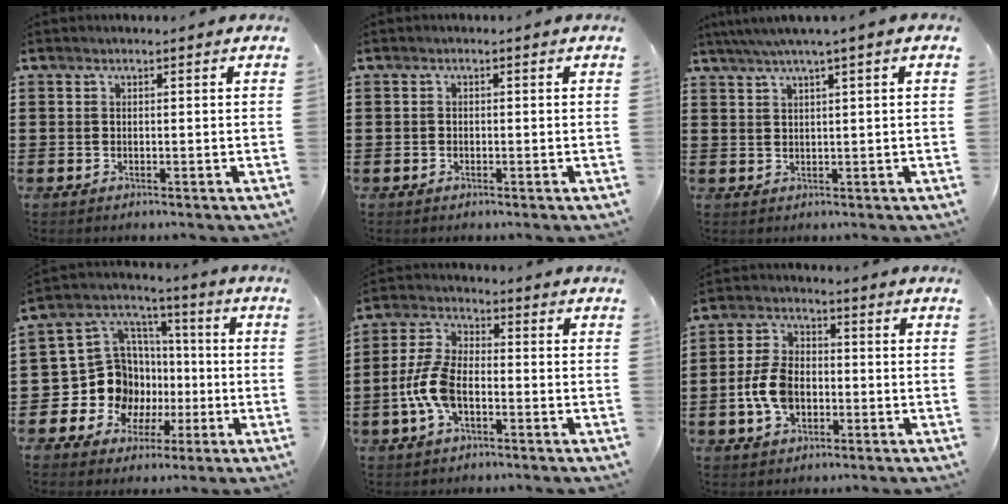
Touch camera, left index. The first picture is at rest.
{"total": 0.6, "force": [-0.5, 0.4, 0.0], "torque": [-0.002, 0.001, -0.010]}
{"total": 2.5, "force": [1.4, -0.2, 2.0], "torque": [-0.040, 0.003, 0.025]}
{"total": 11.9, "force": [-2.1, 11.0, 3.8], "torque": [-0.119, -0.002, -0.028]}
{"total": 7.6, "force": [-2.4, 4.0, 6.1], "torque": [-0.157, -0.003, -0.055]}
{"total": 7.2, "force": [-1.7, 4.8, 5.2], "torque": [-0.133, 0.003, -0.040]}